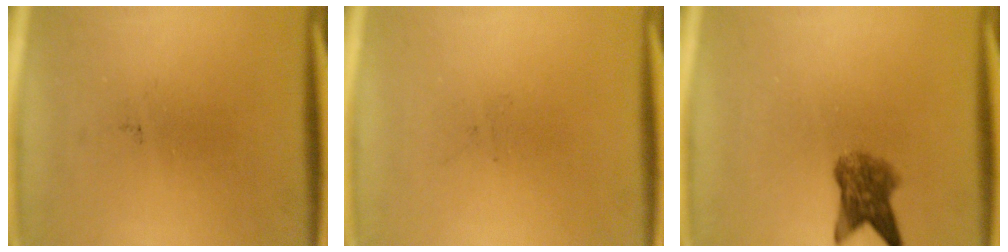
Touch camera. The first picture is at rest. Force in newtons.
{"total": 0.0}
{"total": 5.1}